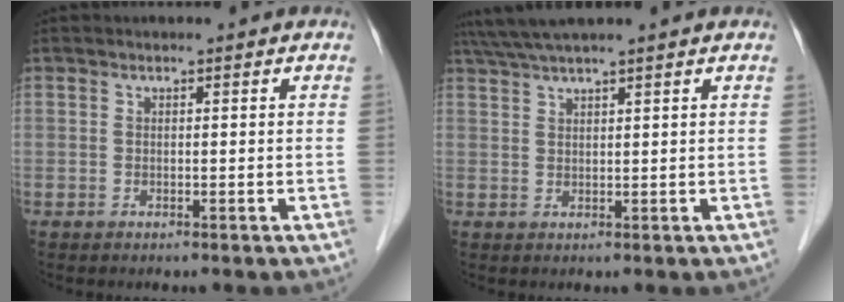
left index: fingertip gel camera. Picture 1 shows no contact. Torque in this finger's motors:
{"motor_torque": [0.51, -0.42, 0.22, 0.05]}